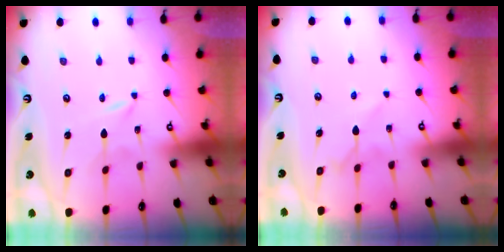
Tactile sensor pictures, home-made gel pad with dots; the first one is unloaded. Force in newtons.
{"total": 6.4, "press": 6.3, "slide": 0.9}